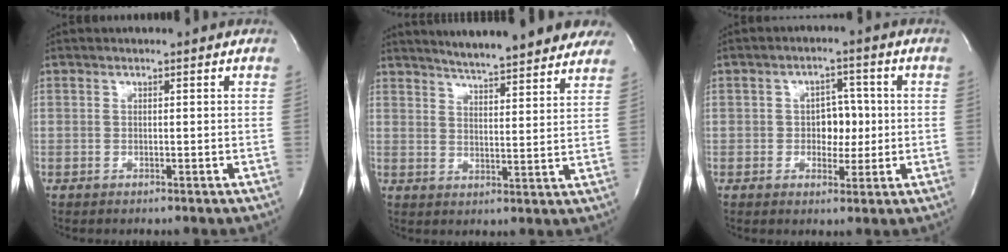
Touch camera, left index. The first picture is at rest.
{"total": 17.8, "force": [15.8, 2.4, 7.9], "torque": [-0.111, 0.004, 0.201]}
{"total": 4.9, "force": [-0.1, 3.3, 3.6], "torque": [-0.046, 0.013, 0.000]}